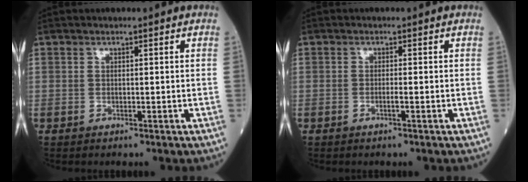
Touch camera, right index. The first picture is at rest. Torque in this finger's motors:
{"motor_torque": [-0.10, 0.12, 0.00, -0.01]}